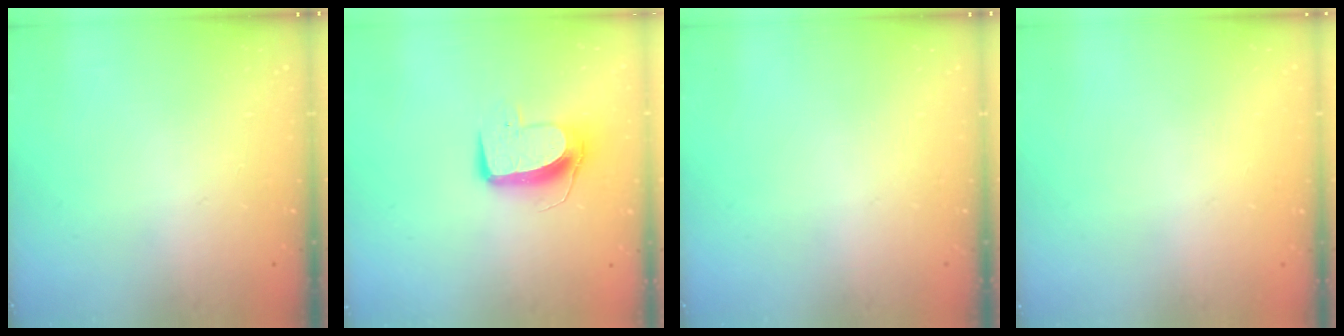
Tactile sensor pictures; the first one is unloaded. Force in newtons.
{"total": 10.1, "press": 10.1, "slide": 0.6}
{"total": 0.0}
{"total": 0.0}